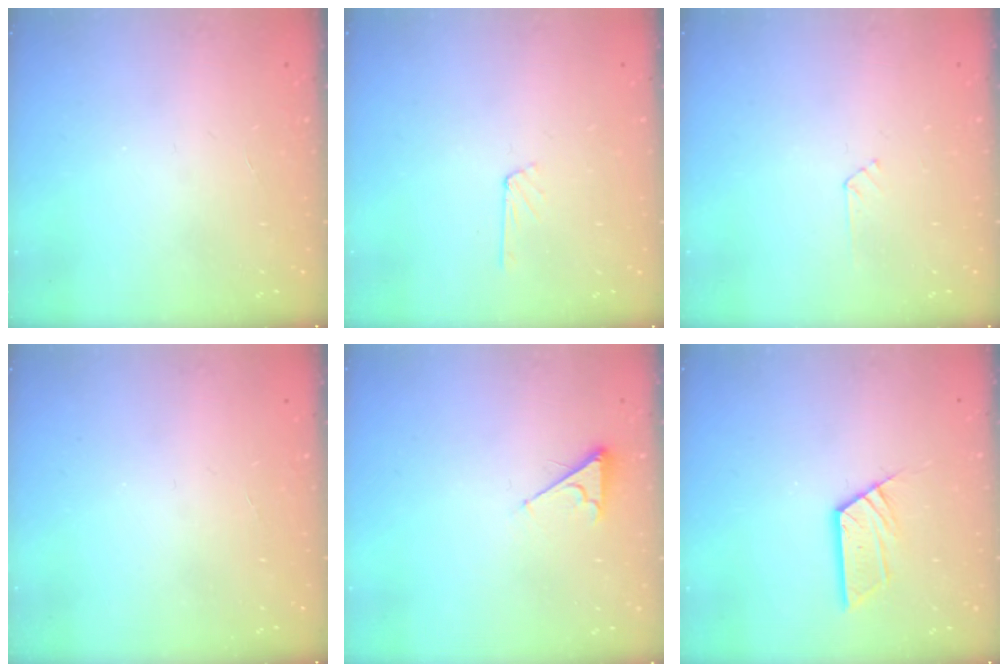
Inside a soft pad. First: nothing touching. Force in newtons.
{"total": 3.0, "press": 3.0, "slide": 0.3}
{"total": 3.0, "press": 3.0, "slide": 0.3}
{"total": 0.0}
{"total": 3.5, "press": 3.5, "slide": 0.6}
{"total": 8.4, "press": 8.3, "slide": 0.4}